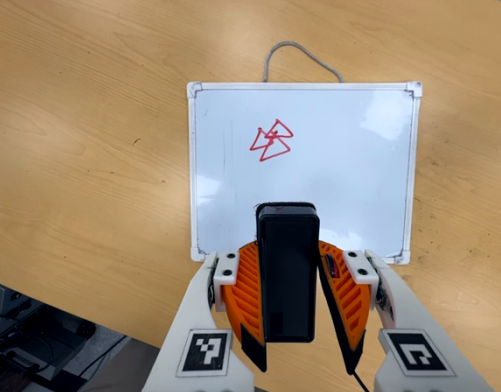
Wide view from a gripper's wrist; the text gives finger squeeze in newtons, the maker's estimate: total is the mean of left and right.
{"total": 5.3, "left": 4.3, "right": 6.4}